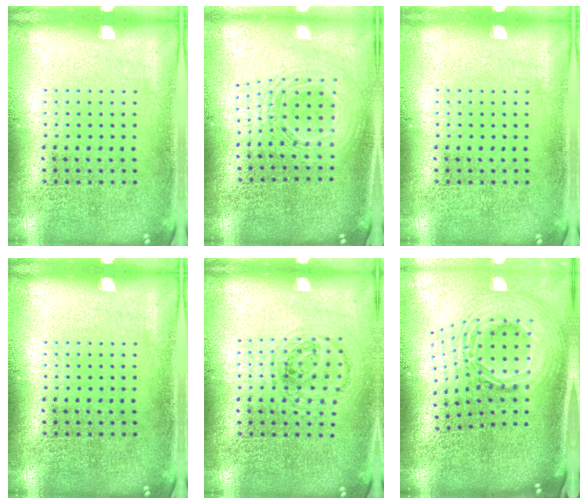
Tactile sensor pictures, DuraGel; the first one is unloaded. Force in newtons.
{"total": 1.9, "press": 1.5, "slide": 1.1}
{"total": 0.0}
{"total": 0.0}
{"total": 0.9, "press": 0.9, "slide": 0.3}
{"total": 2.9, "press": 2.0, "slide": 2.1}